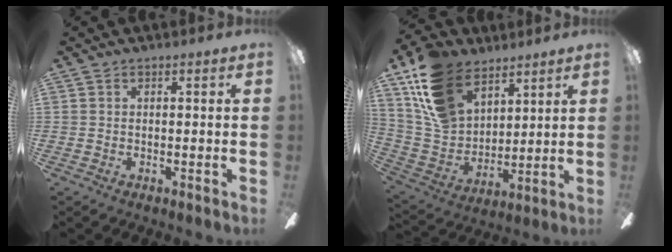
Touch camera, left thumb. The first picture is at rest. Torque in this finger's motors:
{"motor_torque": [0.32, 0.60, 1.37, -1.40, 0.17]}